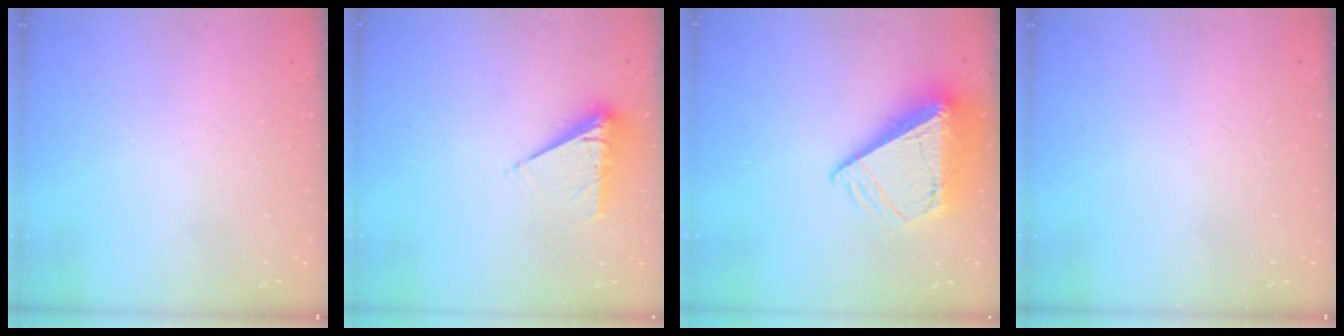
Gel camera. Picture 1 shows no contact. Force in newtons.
{"total": 8.0, "press": 8.0, "slide": 0.5}
{"total": 14.6, "press": 14.5, "slide": 1.5}
{"total": 0.0}